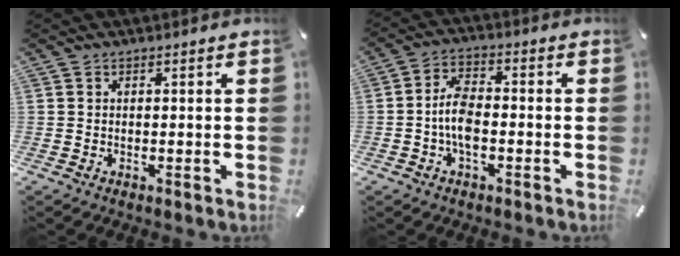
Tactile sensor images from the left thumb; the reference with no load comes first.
{"total": 6.9, "force": [-1.8, 3.6, 5.7], "torque": [-0.116, 0.010, -0.035]}